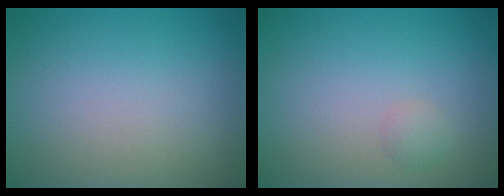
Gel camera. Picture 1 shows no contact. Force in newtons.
{"total": 0.8, "press": 0.8, "slide": 0.0}